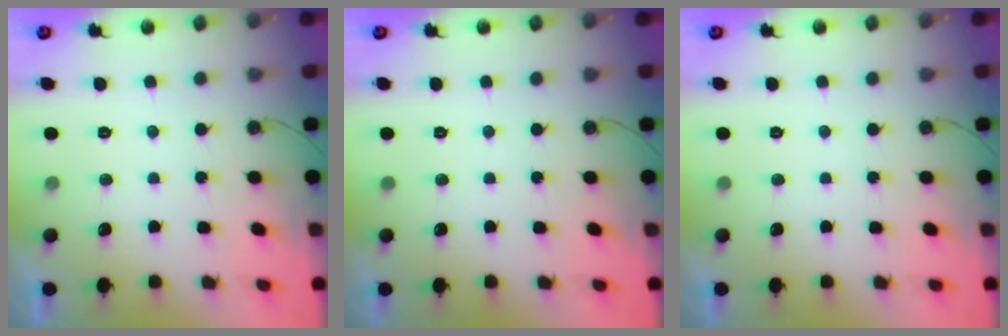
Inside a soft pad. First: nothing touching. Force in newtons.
{"total": 0.0}
{"total": 0.0}